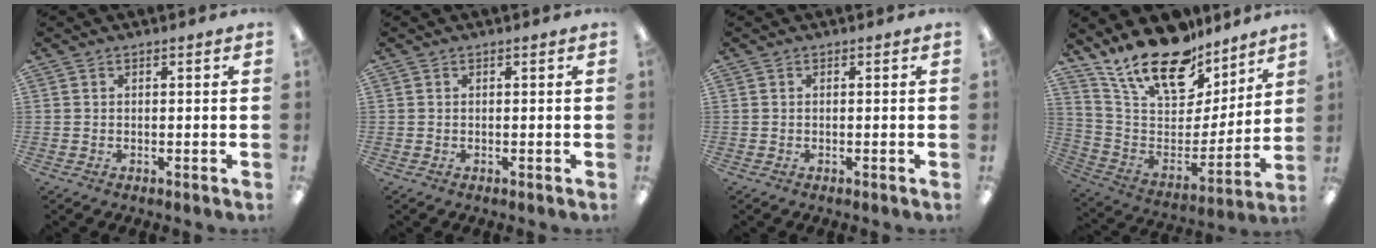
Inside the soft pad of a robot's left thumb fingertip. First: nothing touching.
{"total": 0.0}
{"total": 0.0}
{"total": 20.5, "force": [16.2, 8.7, 9.1], "torque": [-0.171, -0.113, 0.292]}